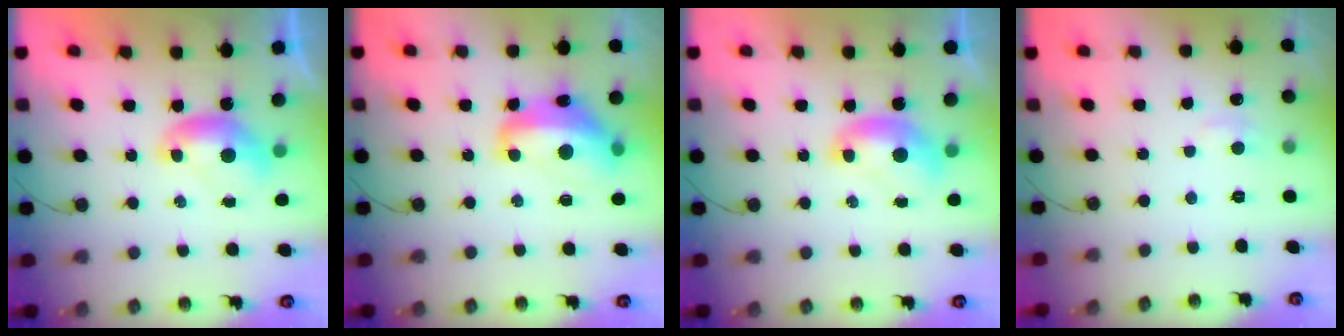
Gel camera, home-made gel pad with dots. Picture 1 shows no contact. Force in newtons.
{"total": 8.5, "press": 8.4, "slide": 1.3}
{"total": 1.5, "press": 1.5, "slide": 0.1}
{"total": 2.1, "press": 2.0, "slide": 0.6}